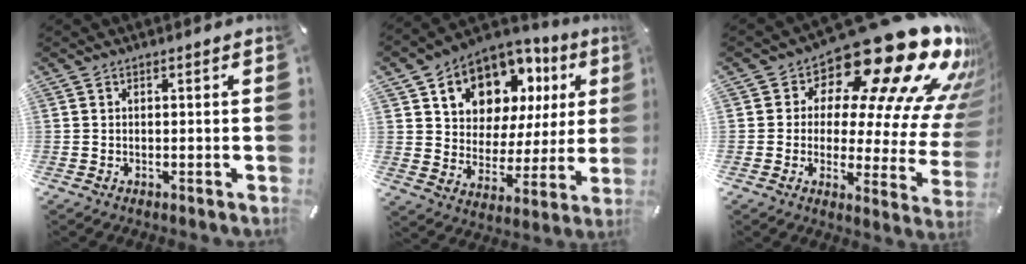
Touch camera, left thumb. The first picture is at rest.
{"total": 11.5, "force": [7.3, 8.3, 3.1], "torque": [-0.060, -0.066, 0.131]}
{"total": 24.4, "force": [16.1, 9.6, 15.6], "torque": [-0.208, -0.137, 0.273]}